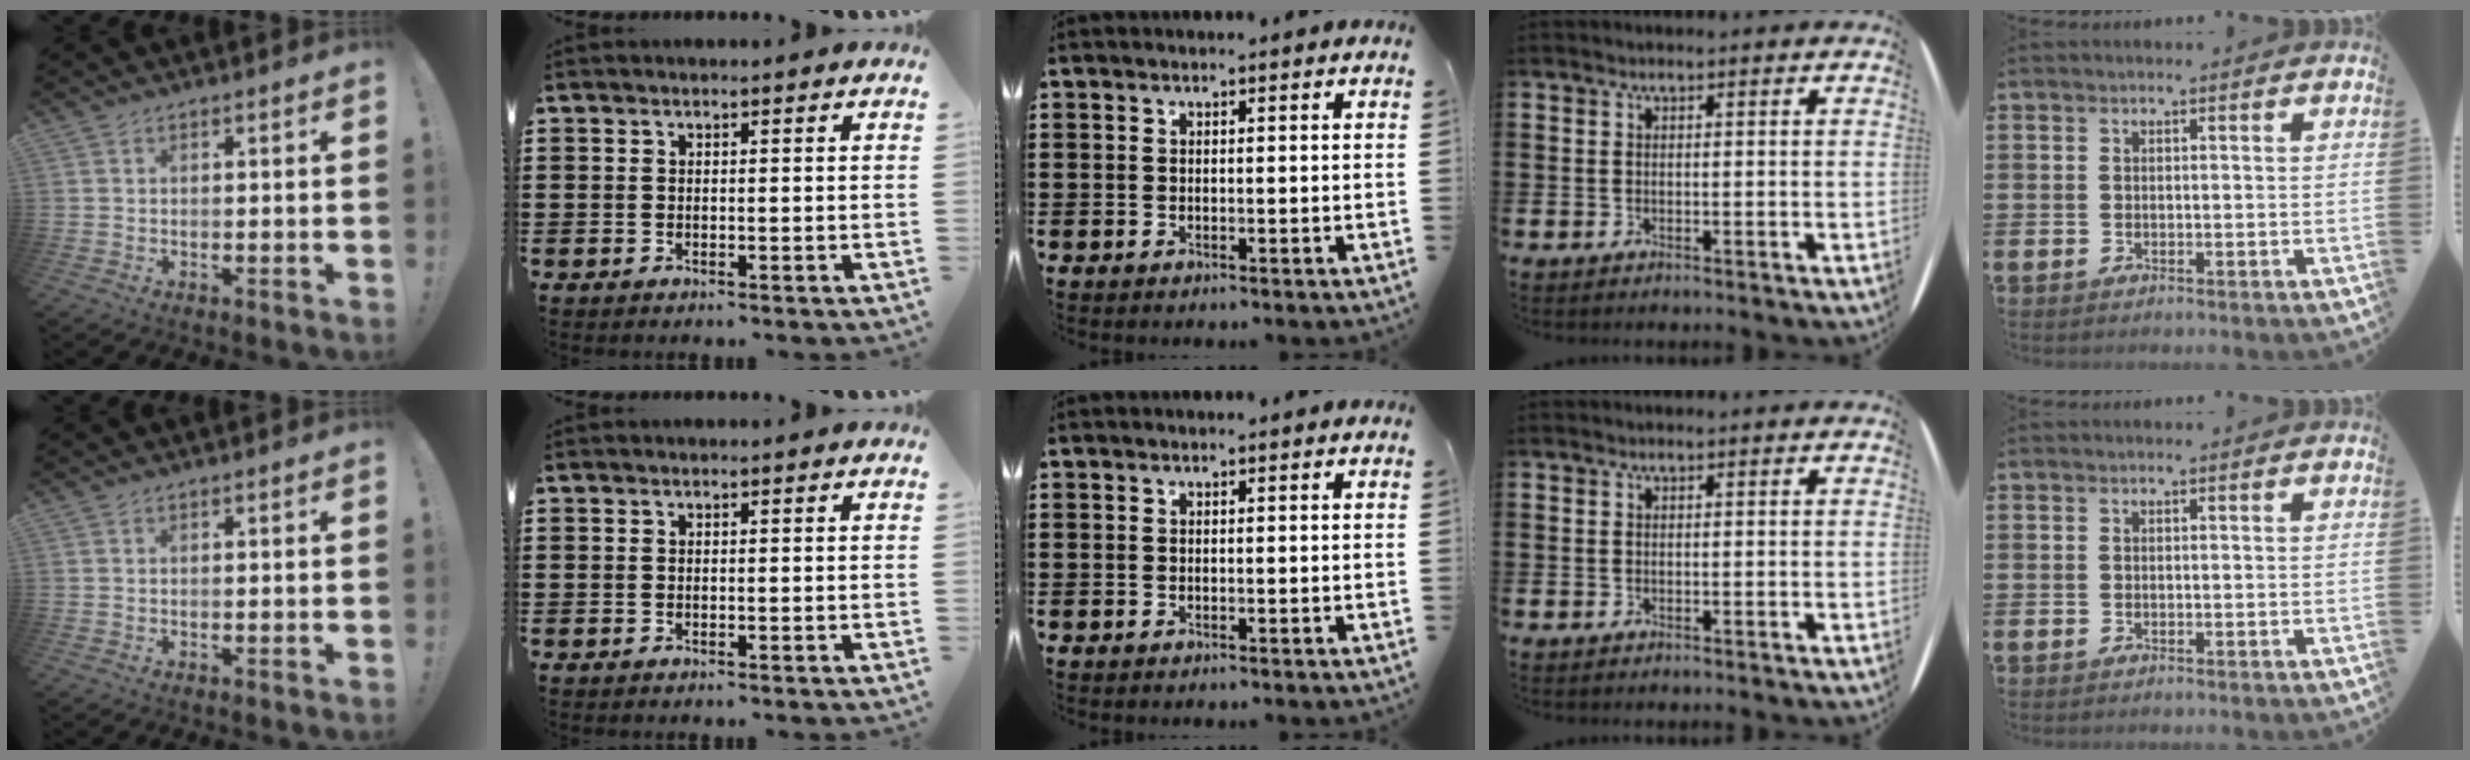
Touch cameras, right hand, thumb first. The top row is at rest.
{}